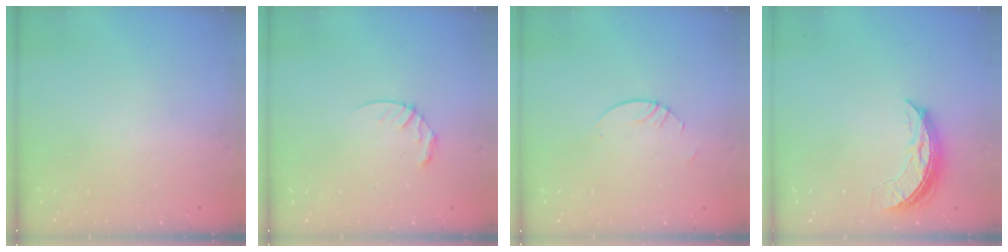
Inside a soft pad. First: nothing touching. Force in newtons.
{"total": 4.7, "press": 4.7, "slide": 0.4}
{"total": 2.7, "press": 2.7, "slide": 0.2}
{"total": 7.4, "press": 7.4, "slide": 0.6}